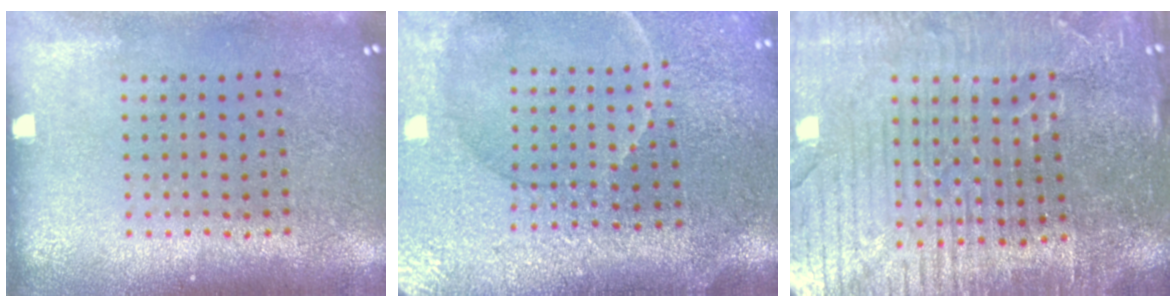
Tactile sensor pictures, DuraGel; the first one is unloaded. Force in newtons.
{"total": 3.8, "press": 3.6, "slide": 1.3}
{"total": 5.2, "press": 4.8, "slide": 2.2}